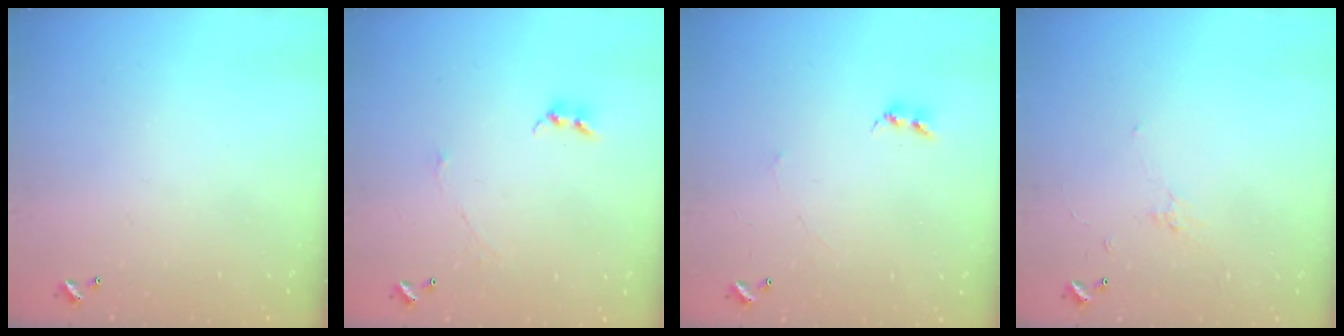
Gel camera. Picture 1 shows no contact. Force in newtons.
{"total": 1.1, "press": 1.1, "slide": 0.4}
{"total": 1.2, "press": 1.1, "slide": 0.4}
{"total": 1.3, "press": 1.3, "slide": 0.3}